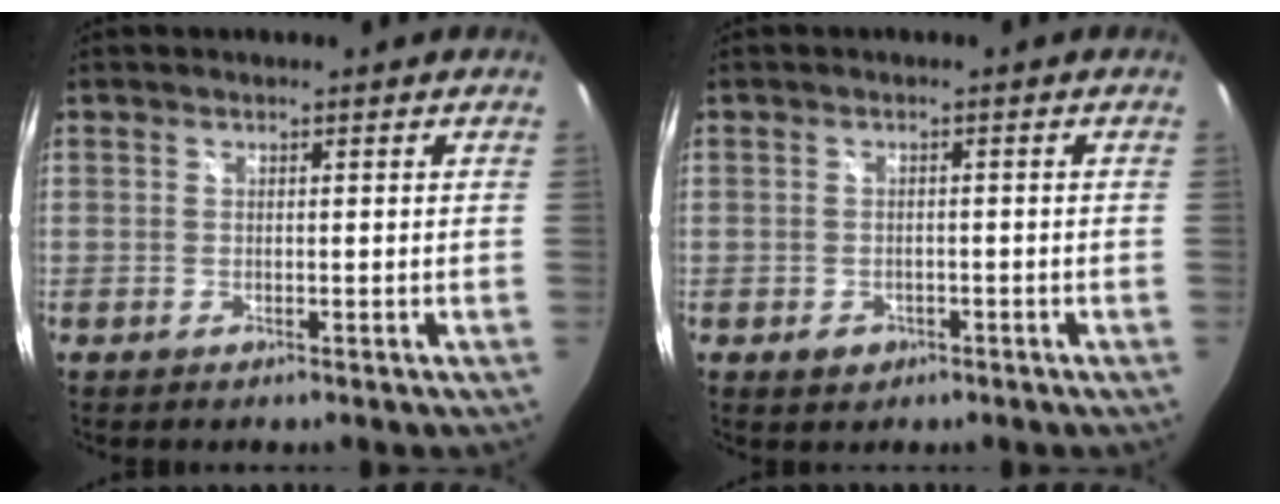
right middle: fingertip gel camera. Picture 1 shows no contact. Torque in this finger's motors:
{"motor_torque": [0.21, -0.42, 0.08, 0.01]}